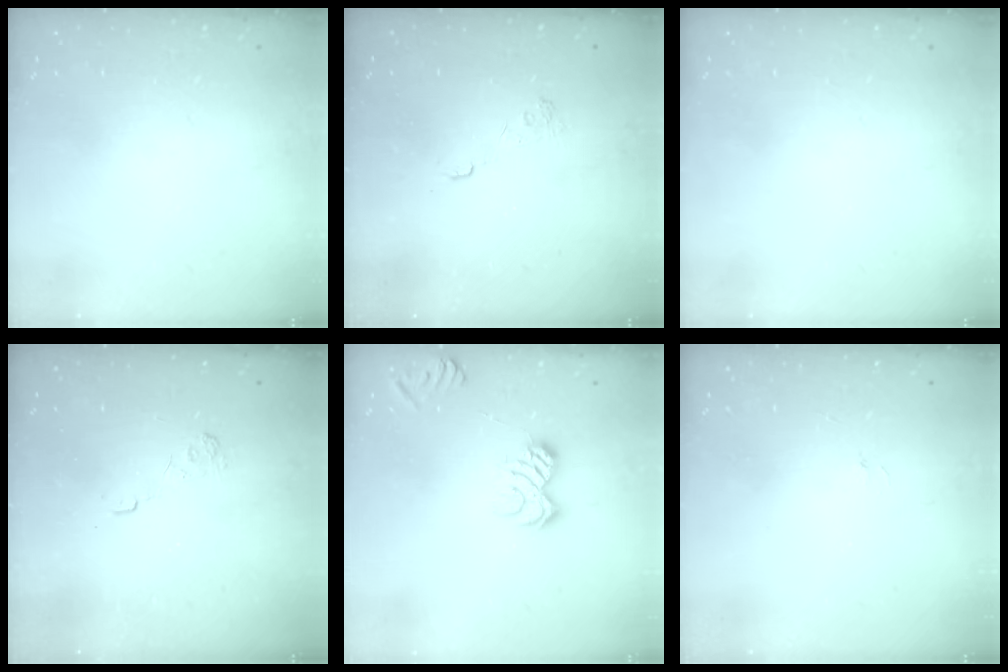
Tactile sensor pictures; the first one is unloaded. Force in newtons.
{"total": 2.8, "press": 2.3, "slide": 1.5}
{"total": 0.0}
{"total": 3.6, "press": 3.2, "slide": 1.6}
{"total": 9.5, "press": 9.4, "slide": 1.4}
{"total": 2.8, "press": 2.8, "slide": 0.3}